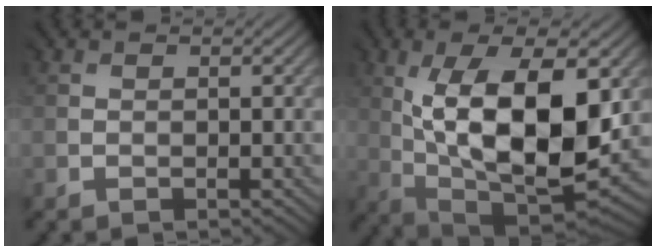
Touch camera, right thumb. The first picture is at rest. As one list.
[{"total": 15.3, "force": [2.4, 7.3, 13.2], "torque": [-0.228, -0.001, 0.042]}]